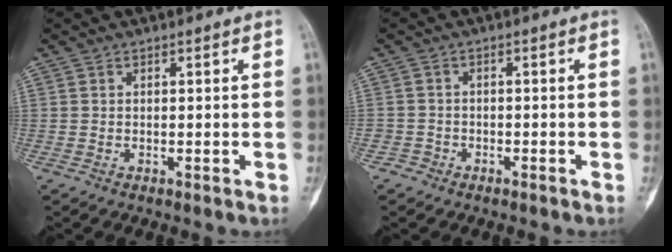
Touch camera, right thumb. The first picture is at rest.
{"total": 1.8, "force": [-1.3, 1.1, -0.4], "torque": [0.012, 0.007, -0.033]}